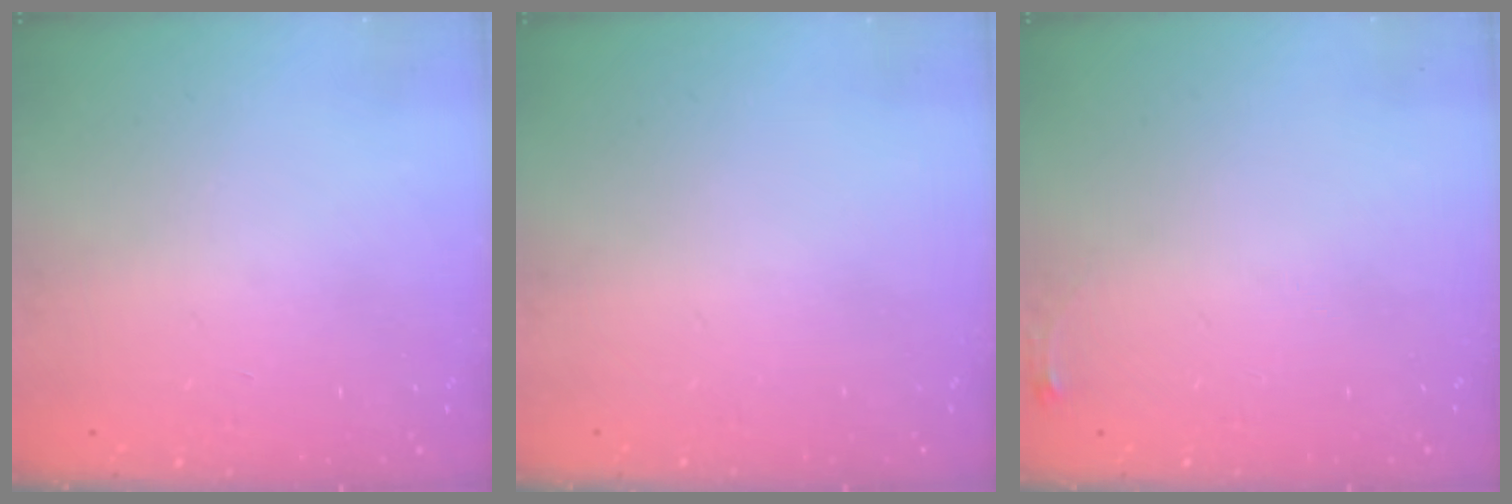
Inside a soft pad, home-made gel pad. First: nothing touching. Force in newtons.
{"total": 0.0}
{"total": 3.6, "press": 3.6, "slide": 0.5}